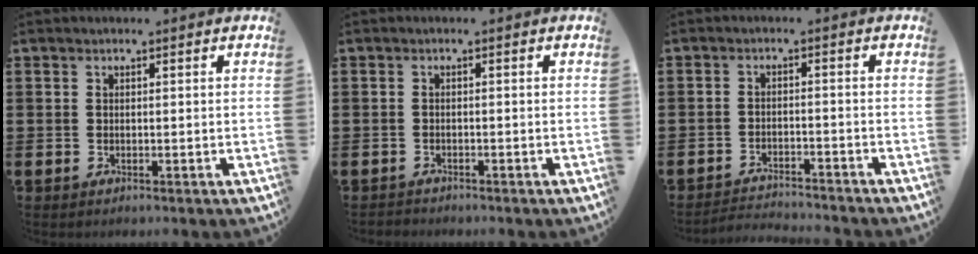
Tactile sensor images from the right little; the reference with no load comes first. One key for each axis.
{"total": 0.6, "fx": -0.6, "fy": 0.1, "fz": 0.0, "tx": 0.000, "ty": 0.000, "tz": -0.014}
{"total": 2.6, "fx": -2.6, "fy": -0.1, "fz": -0.1, "tx": -0.004, "ty": 0.003, "tz": -0.056}